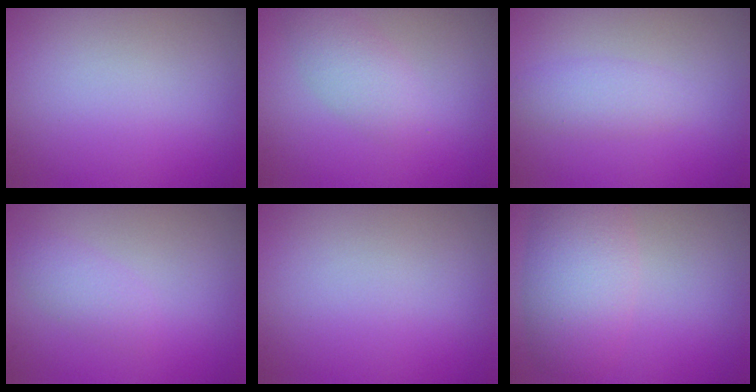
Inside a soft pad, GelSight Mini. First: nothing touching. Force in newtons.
{"total": 2.4, "press": 2.4, "slide": 0.0}
{"total": 1.8, "press": 1.8, "slide": 0.1}
{"total": 1.6, "press": 1.6, "slide": 0.1}
{"total": 0.0}
{"total": 5.7, "press": 5.6, "slide": 0.6}